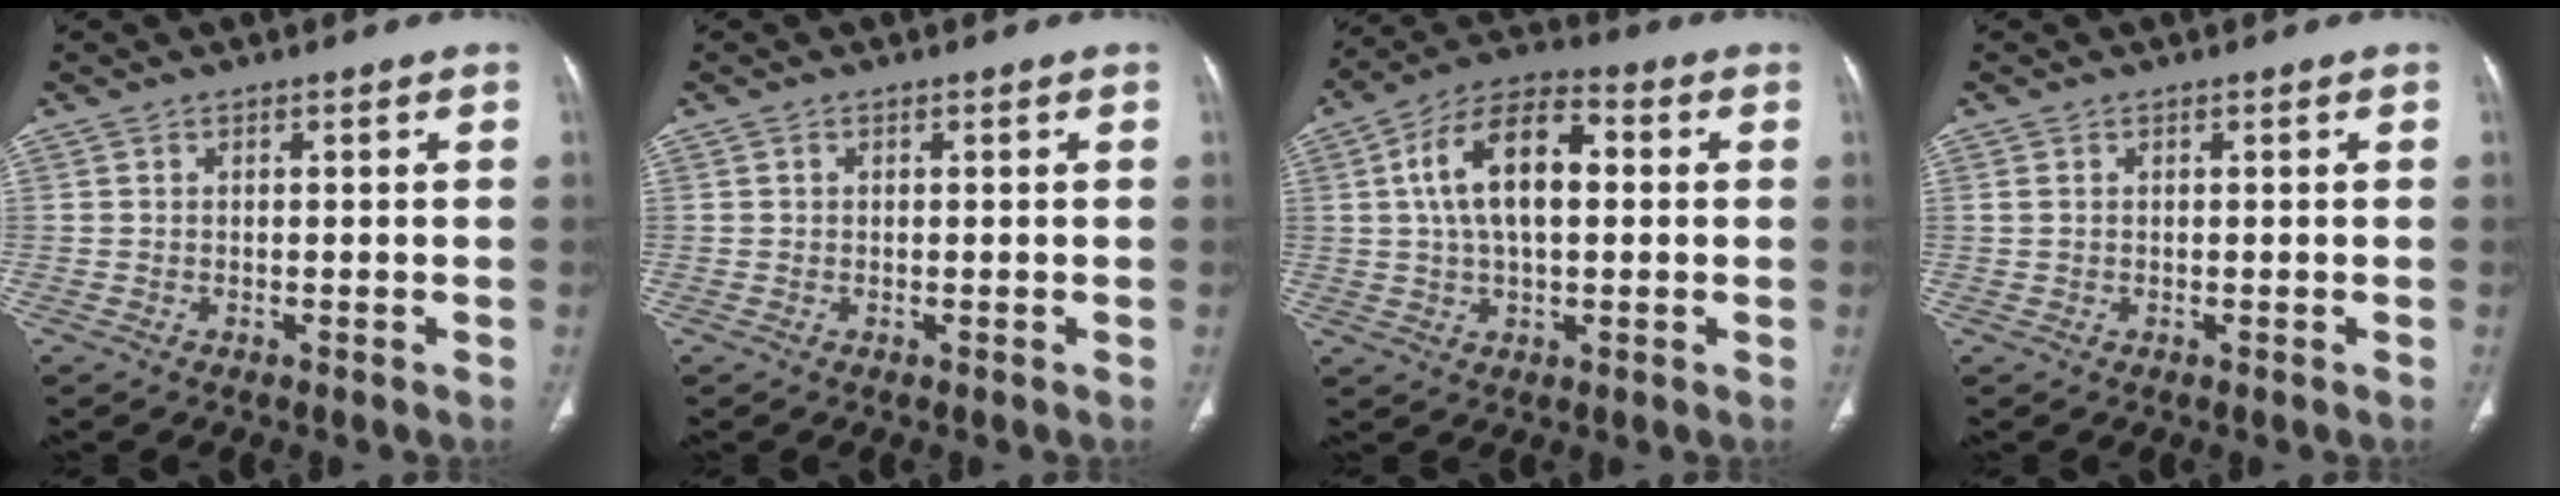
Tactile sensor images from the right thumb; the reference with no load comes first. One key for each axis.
{"total": 0.0}
{"total": 14.4, "fx": 2.1, "fy": 7.7, "fz": 12.0, "tx": -0.208, "ty": 0.025, "tz": 0.030}
{"total": 0.8, "fx": 0.2, "fy": 0.6, "fz": 0.6, "tx": -0.017, "ty": 0.004, "tz": 0.008}